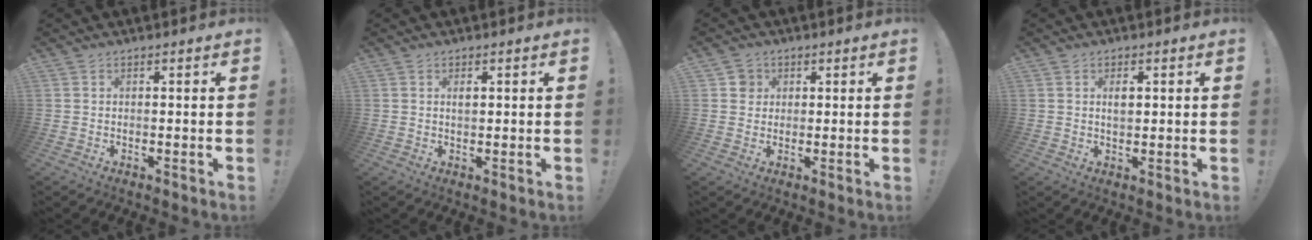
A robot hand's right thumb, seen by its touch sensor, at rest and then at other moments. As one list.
[{"total": 1.4, "force": [0.3, 0.8, 1.1], "torque": [-0.020, 0.003, 0.004]}, {"total": 3.6, "force": [1.0, 3.4, 0.9], "torque": [-0.002, 0.002, 0.017]}, {"total": 2.8, "force": [0.5, 1.7, 2.2], "torque": [-0.035, 0.001, 0.006]}]